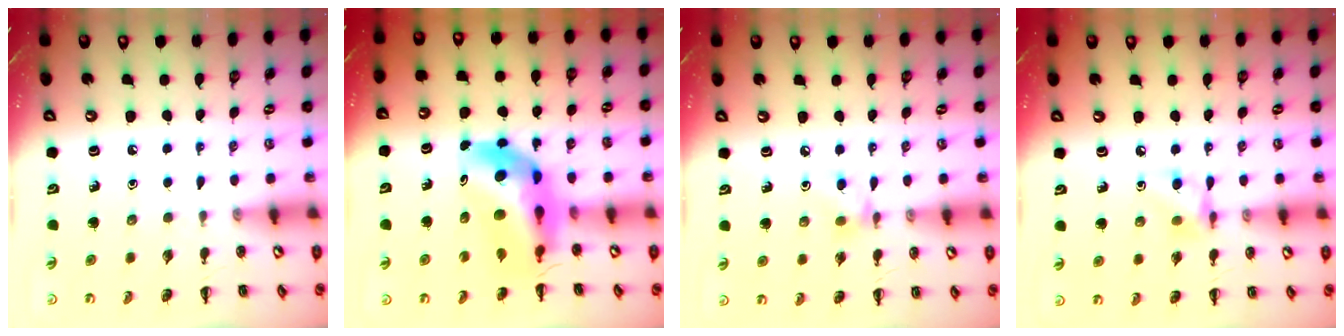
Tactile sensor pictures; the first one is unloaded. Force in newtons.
{"total": 12.2, "press": 11.6, "slide": 3.7}
{"total": 5.9, "press": 5.8, "slide": 1.2}
{"total": 7.1, "press": 7.1, "slide": 0.2}